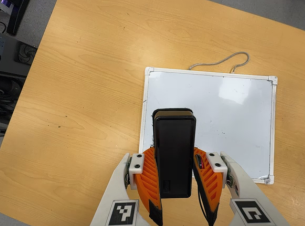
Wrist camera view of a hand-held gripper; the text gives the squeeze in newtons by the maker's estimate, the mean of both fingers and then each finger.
{"total": 5.5, "left": 5.1, "right": 6.0}